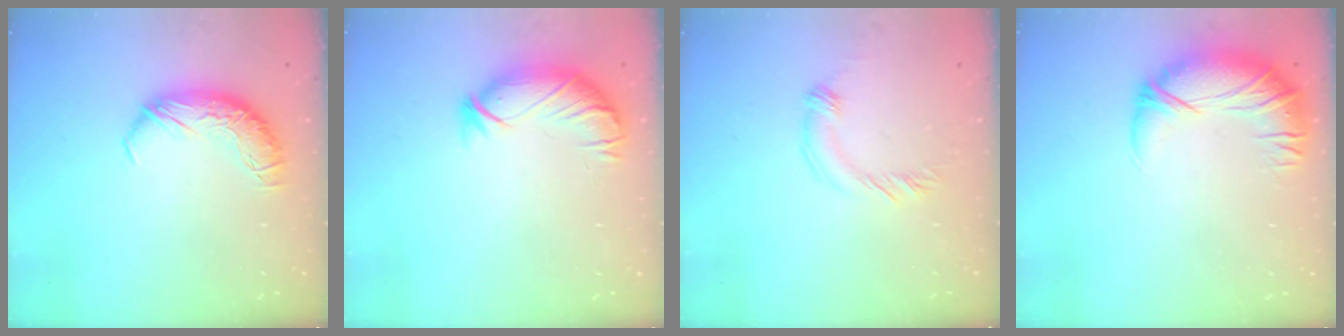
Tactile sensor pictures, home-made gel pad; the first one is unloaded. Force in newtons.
{"total": 3.8, "press": 3.2, "slide": 2.0}
{"total": 3.0, "press": 2.9, "slide": 0.8}
{"total": 2.9, "press": 0.1, "slide": 2.9}